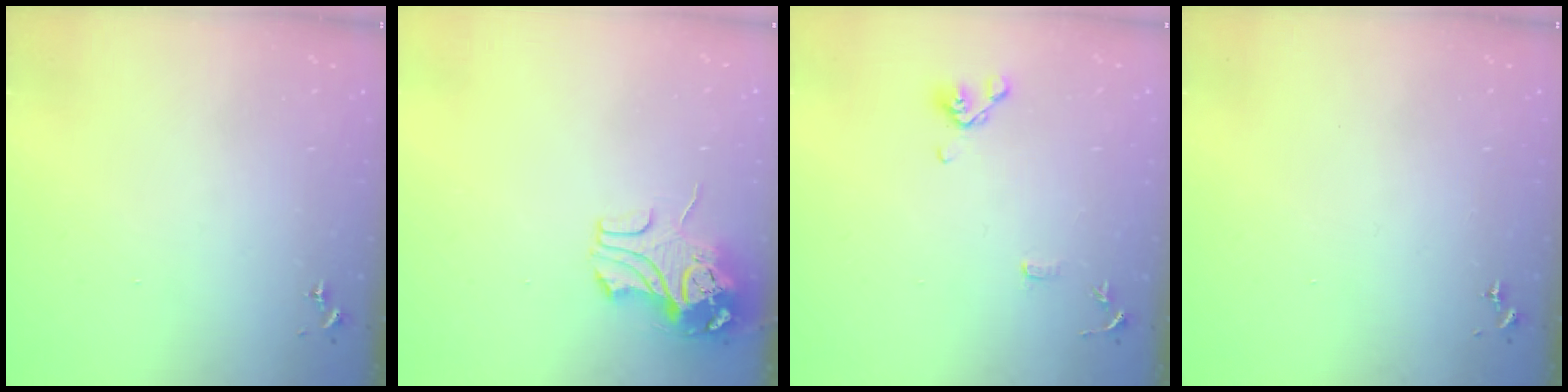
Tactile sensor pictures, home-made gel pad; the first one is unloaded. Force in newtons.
{"total": 9.8, "press": 9.7, "slide": 1.4}
{"total": 10.5, "press": 10.4, "slide": 1.9}
{"total": 0.0}